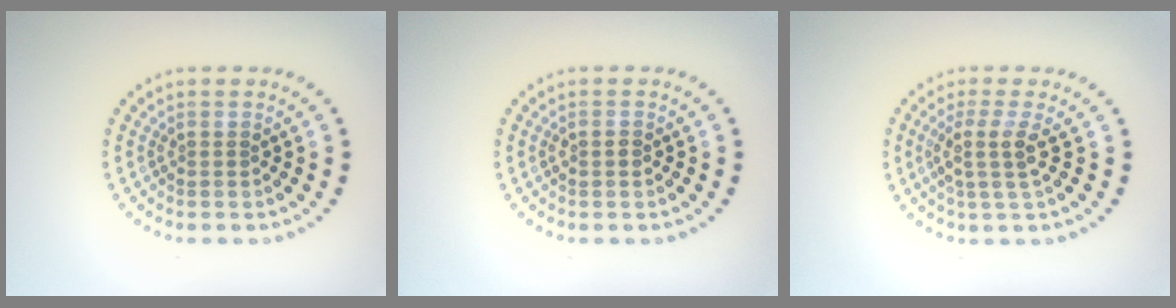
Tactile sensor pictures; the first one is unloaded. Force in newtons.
{"total": 0.9, "press": 0.9, "slide": 0.1}
{"total": 2.4, "press": 1.8, "slide": 1.5}